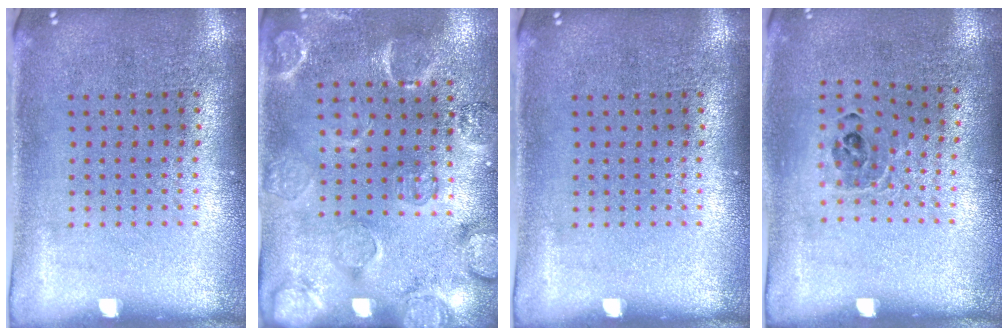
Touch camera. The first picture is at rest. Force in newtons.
{"total": 2.6, "press": 2.0, "slide": 1.6}
{"total": 0.0}
{"total": 0.9, "press": 0.8, "slide": 0.4}